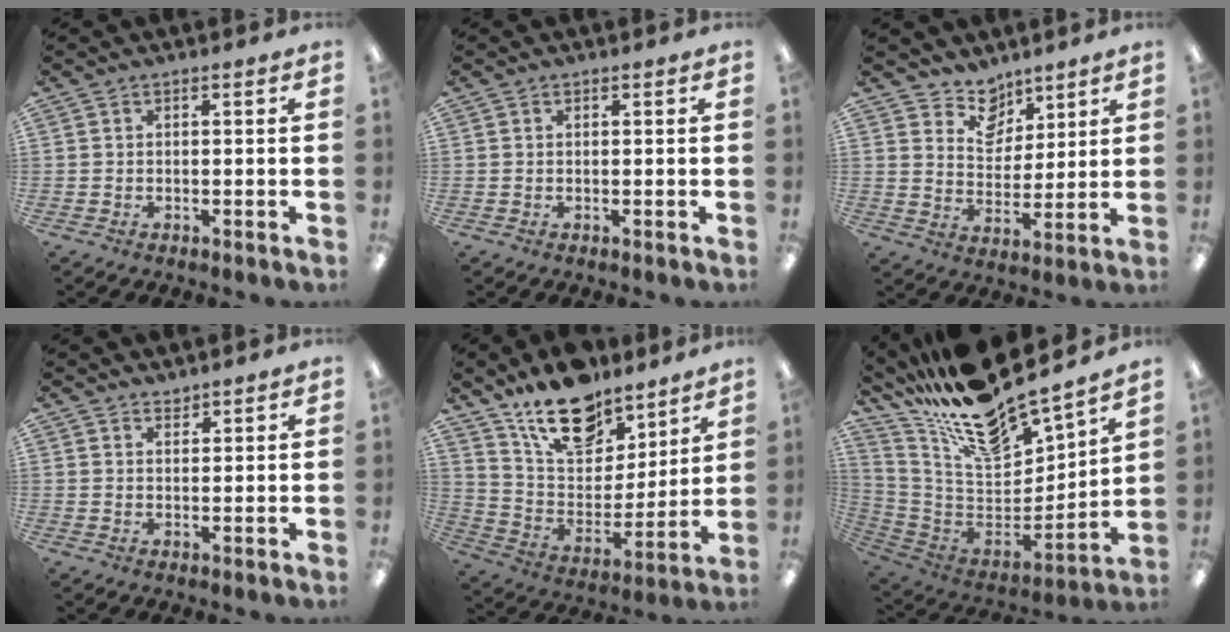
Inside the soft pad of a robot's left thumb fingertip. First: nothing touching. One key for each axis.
{"total": 0.0}
{"total": 8.8, "fx": 7.0, "fy": 5.2, "fz": 0.9, "tx": -0.013, "ty": -0.054, "tz": 0.132}
{"total": 1.7, "fx": 1.7, "fy": 0.3, "fz": 0.0, "tx": 0.008, "ty": -0.008, "tz": 0.031}
{"total": 18.3, "fx": 13.8, "fy": 9.2, "fz": 7.6, "tx": -0.130, "ty": -0.091, "tz": 0.248}
{"total": 19.3, "fx": 16.4, "fy": 5.0, "fz": 8.8, "tx": -0.167, "ty": -0.132, "tz": 0.281}